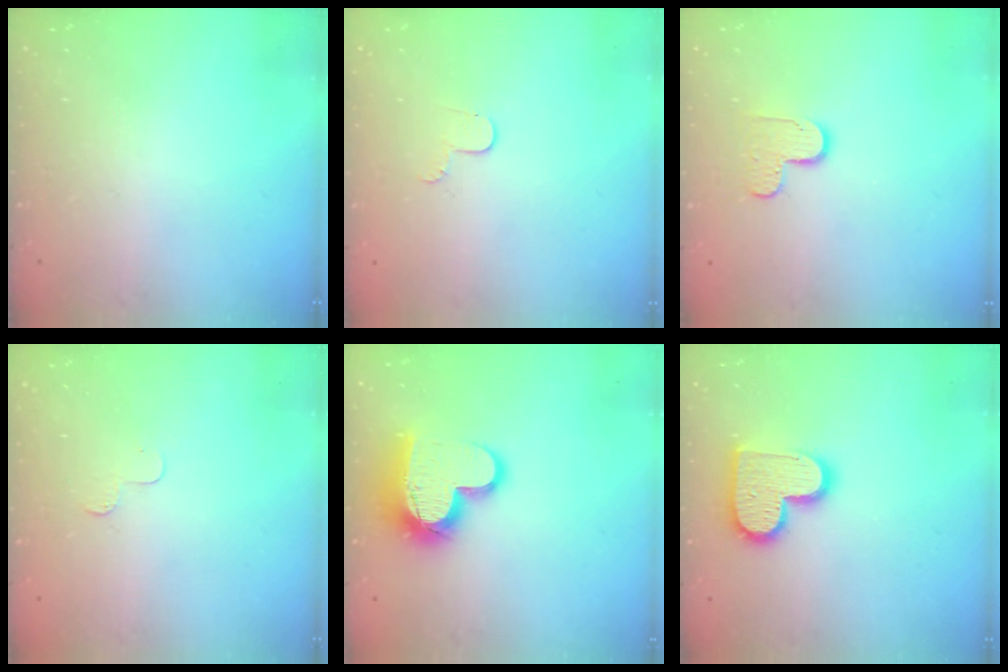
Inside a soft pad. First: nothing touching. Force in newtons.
{"total": 4.0, "press": 3.9, "slide": 0.3}
{"total": 5.5, "press": 5.5, "slide": 0.5}
{"total": 3.6, "press": 3.6, "slide": 0.4}
{"total": 15.8, "press": 15.8, "slide": 1.2}
{"total": 14.2, "press": 14.2, "slide": 1.1}